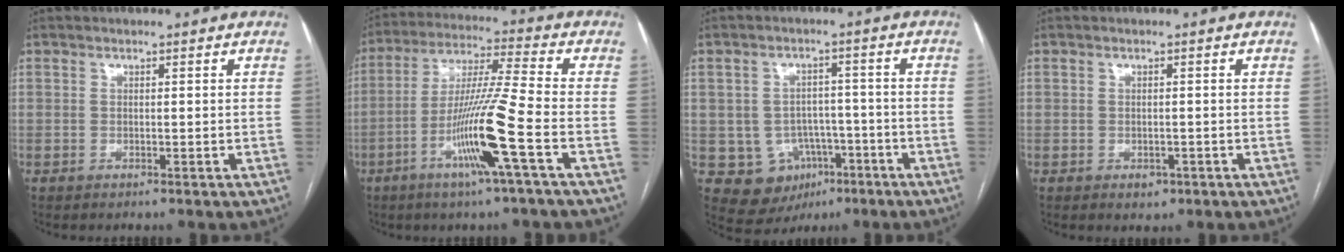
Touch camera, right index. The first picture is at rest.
{"total": 13.1, "force": [-5.0, -1.5, 12.0], "torque": [-0.235, -0.010, -0.099]}
{"total": 8.4, "force": [-3.0, 7.4, 2.5], "torque": [-0.034, 0.018, -0.030]}
{"total": 1.8, "force": [-0.8, 1.4, 0.8], "torque": [-0.007, 0.002, -0.003]}